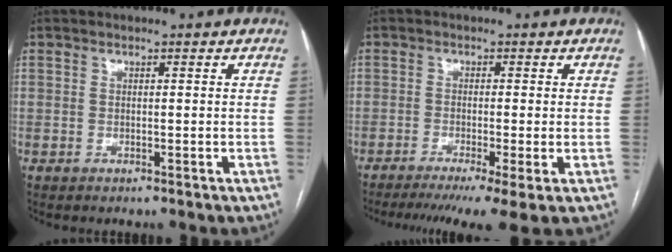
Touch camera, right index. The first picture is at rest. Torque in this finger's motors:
{"motor_torque": [1.17, -0.95, 0.31, 0.07]}